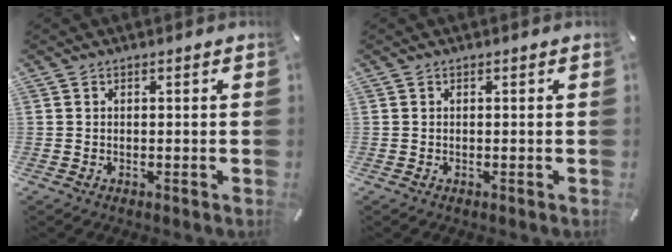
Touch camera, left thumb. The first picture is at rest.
{"total": 0.0}